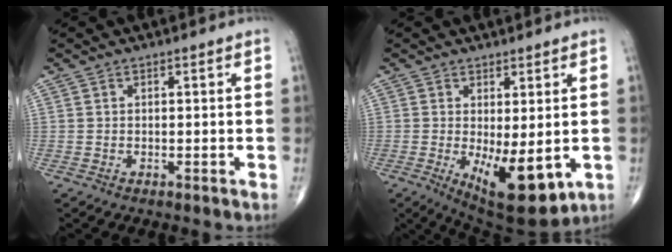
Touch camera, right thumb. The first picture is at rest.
{"total": 11.1, "force": [-2.0, 4.3, 10.0], "torque": [-0.141, -0.023, -0.010]}